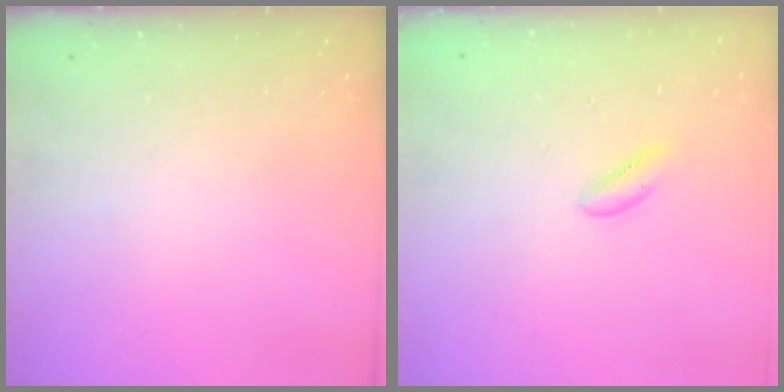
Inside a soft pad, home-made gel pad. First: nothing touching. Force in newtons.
{"total": 0.7, "press": 0.6, "slide": 0.4}